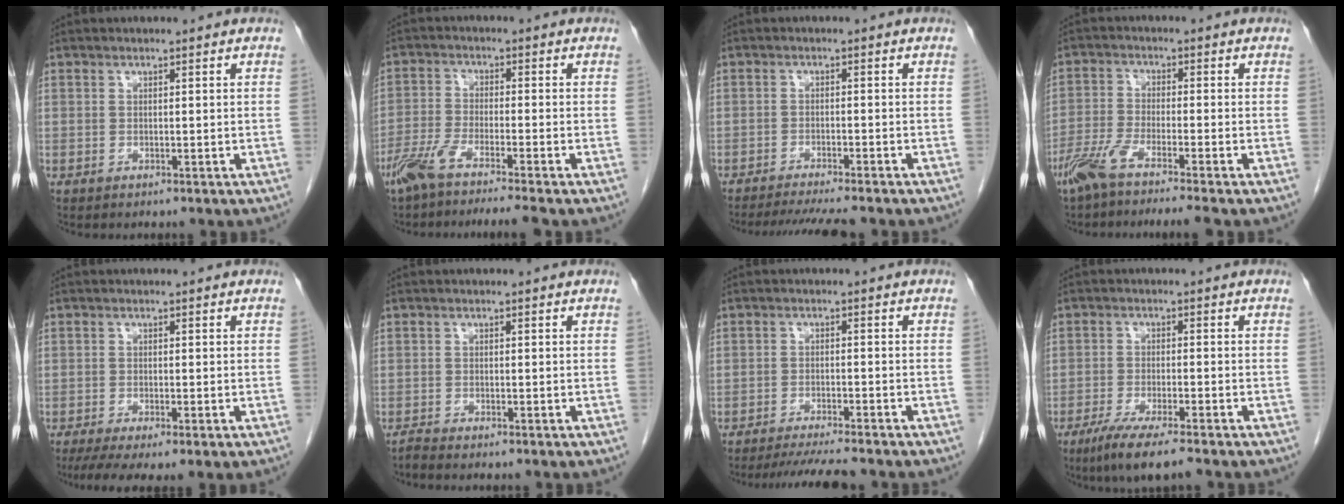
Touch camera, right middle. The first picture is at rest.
{"total": 8.2, "force": [-6.5, -0.5, 5.1], "torque": [-0.089, -0.018, -0.113]}
{"total": 8.5, "force": [-7.6, -0.1, 3.9], "torque": [-0.048, -0.018, -0.115]}
{"total": 7.5, "force": [-5.8, -0.5, 4.8], "torque": [-0.089, -0.018, -0.107]}
{"total": 6.9, "force": [-4.4, 1.3, 5.2], "torque": [-0.079, -0.019, -0.074]}
{"total": 0.7, "force": [-0.7, -0.3, 0.0], "torque": [-0.004, -0.004, -0.016]}
{"total": 6.9, "force": [-6.3, -0.5, 2.9], "torque": [-0.037, -0.019, -0.100]}
{"total": 7.1, "force": [-5.1, 0.0, 4.9], "torque": [-0.082, -0.018, -0.086]}